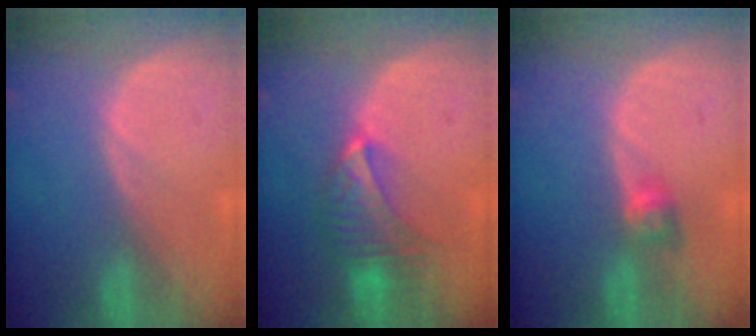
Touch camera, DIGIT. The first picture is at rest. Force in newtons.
{"total": 6.8, "press": 6.3, "slide": 2.6}
{"total": 2.9, "press": 2.5, "slide": 1.5}